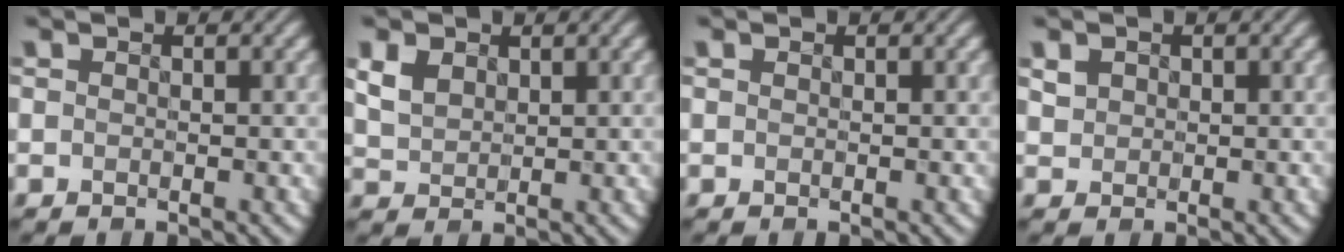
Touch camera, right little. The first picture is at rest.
{"total": 2.0, "force": [0.7, 1.5, 1.1], "torque": [-0.039, -0.002, 0.022]}
{"total": 0.0}
{"total": 0.9, "force": [0.1, 0.9, 0.1], "torque": [-0.012, -0.003, 0.010]}